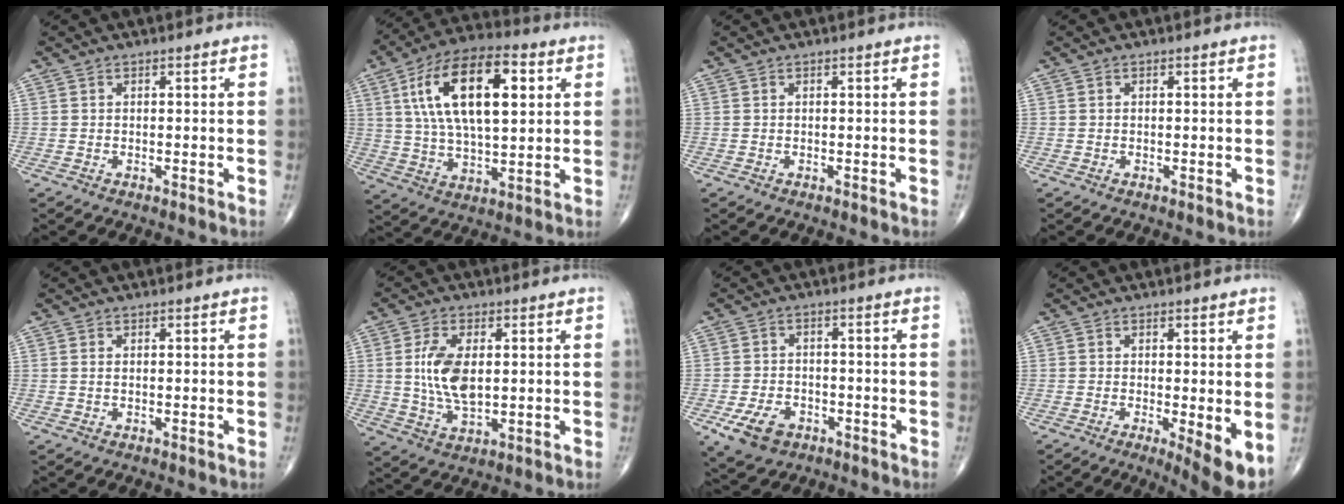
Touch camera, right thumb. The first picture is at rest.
{"total": 20.1, "force": [5.7, 9.1, 17.0], "torque": [-0.292, 0.003, 0.095]}
{"total": 0.0}
{"total": 0.0}
{"total": 0.6, "force": [0.2, 0.3, 0.5], "torque": [-0.015, 0.004, 0.005]}
{"total": 9.8, "force": [1.2, 5.1, 8.3], "torque": [-0.163, -0.010, 0.029]}
{"total": 7.3, "force": [-3.5, 5.0, 4.0], "torque": [-0.066, 0.014, -0.055]}
{"total": 5.9, "force": [-1.2, 1.3, 5.7], "torque": [-0.086, -0.019, -0.020]}